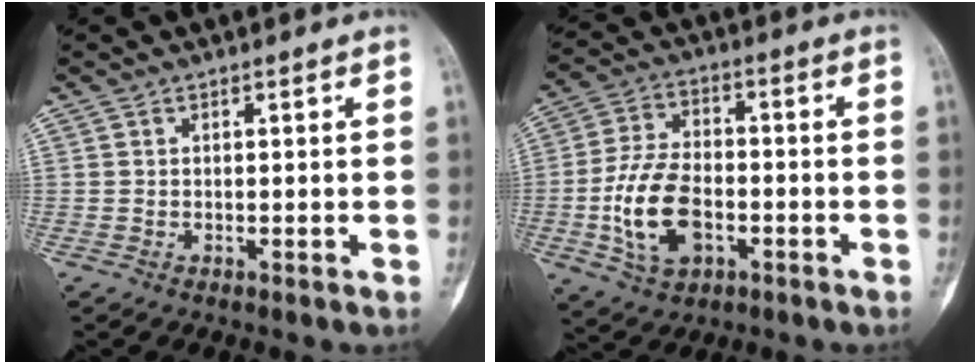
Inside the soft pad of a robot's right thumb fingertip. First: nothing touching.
{"total": 12.9, "force": [-3.3, 7.8, 9.8], "torque": [-0.181, 0.018, -0.058]}